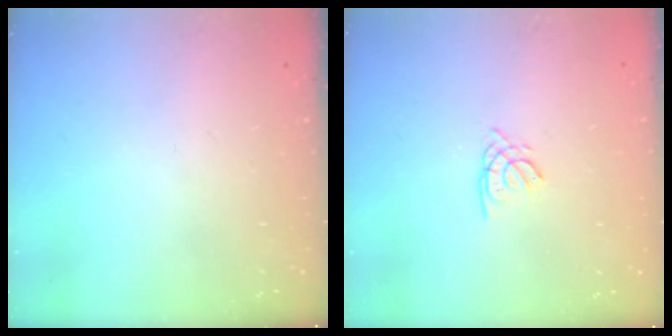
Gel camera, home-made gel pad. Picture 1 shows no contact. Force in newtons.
{"total": 1.6, "press": 1.5, "slide": 0.4}